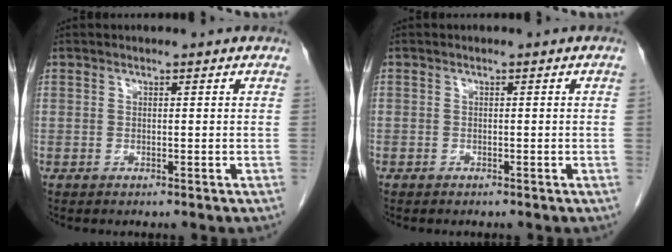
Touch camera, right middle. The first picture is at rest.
{"total": 0.0}